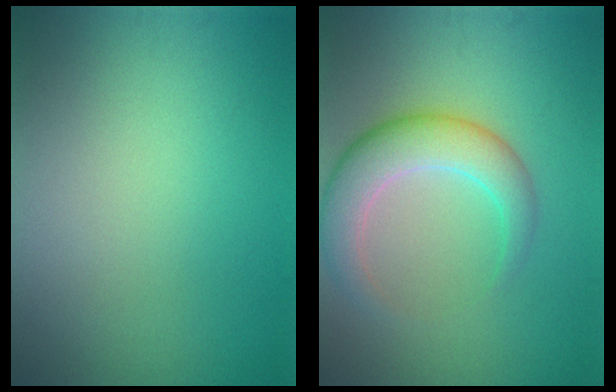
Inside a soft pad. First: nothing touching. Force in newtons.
{"total": 4.7, "press": 4.7, "slide": 0.1}